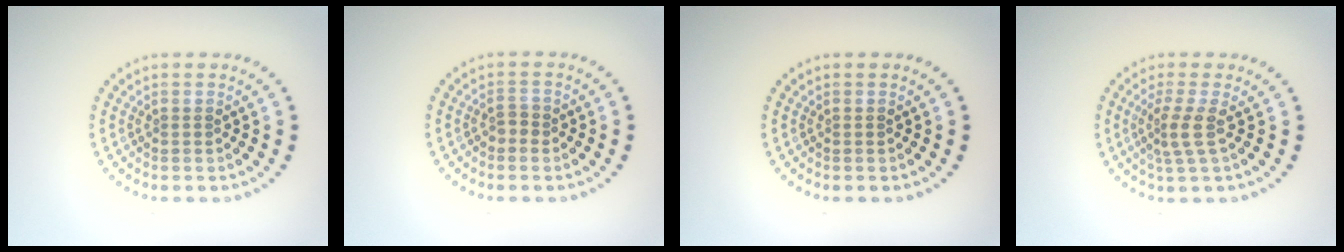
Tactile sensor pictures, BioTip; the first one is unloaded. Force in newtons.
{"total": 1.2, "press": 1.1, "slide": 0.5}
{"total": 0.0}
{"total": 2.3, "press": 1.6, "slide": 1.7}